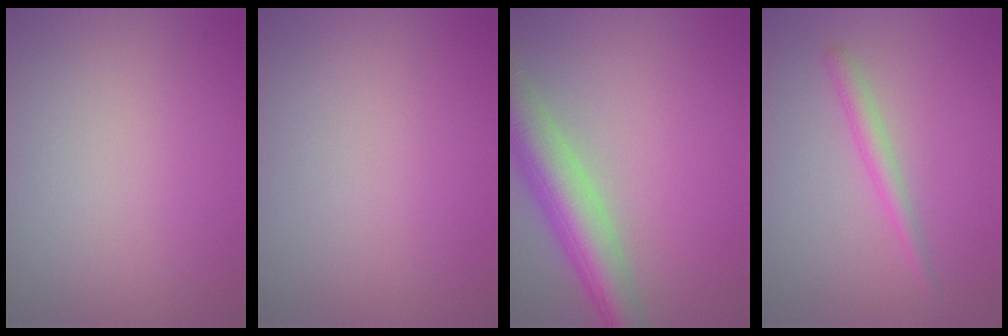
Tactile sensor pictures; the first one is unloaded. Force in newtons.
{"total": 0.0}
{"total": 7.6, "press": 7.6, "slide": 0.4}
{"total": 1.8, "press": 1.8, "slide": 0.0}